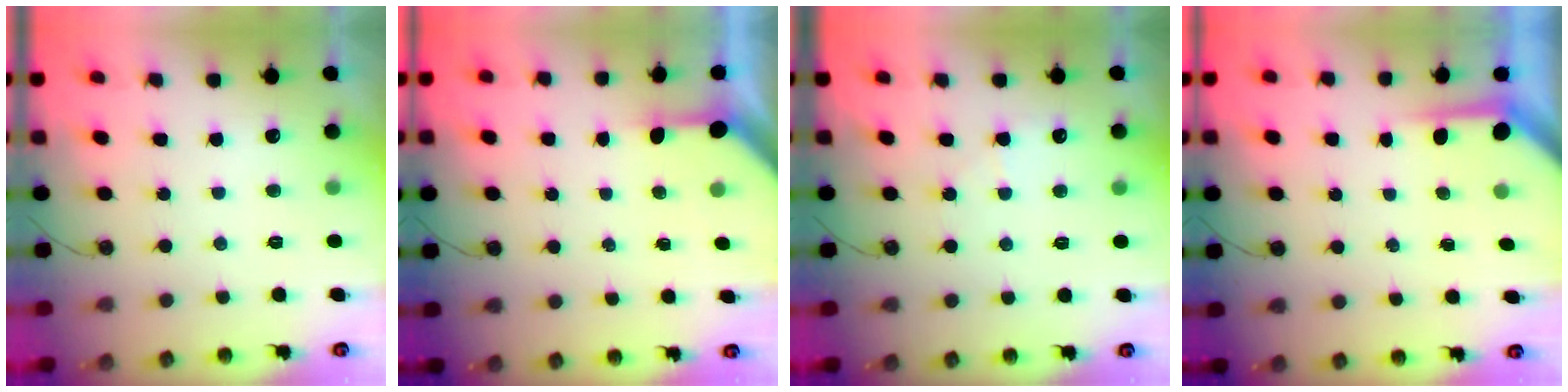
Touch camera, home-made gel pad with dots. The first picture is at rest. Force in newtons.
{"total": 3.0, "press": 3.0, "slide": 0.3}
{"total": 5.0, "press": 4.9, "slide": 0.7}
{"total": 3.6, "press": 3.6, "slide": 0.4}